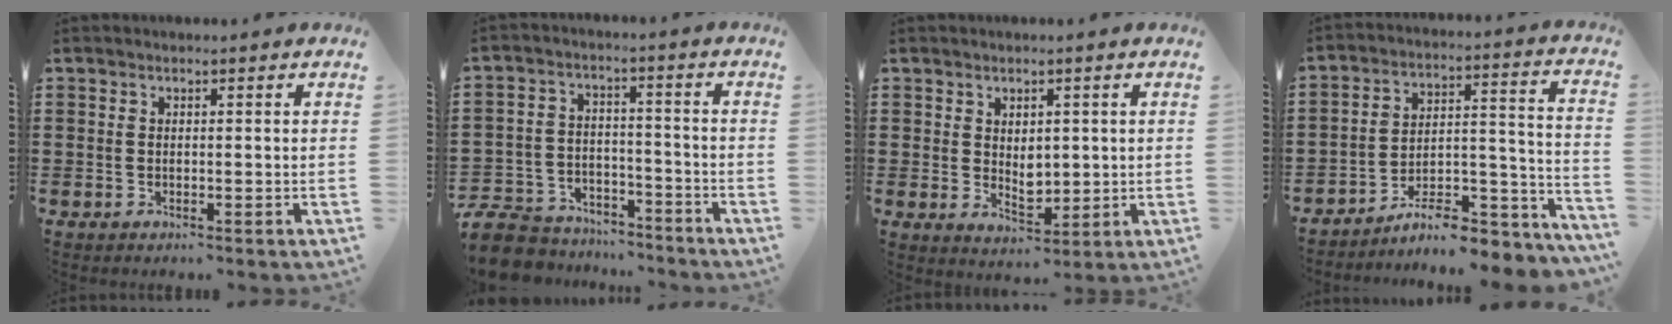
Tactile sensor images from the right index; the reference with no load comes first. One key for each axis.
{"total": 7.7, "fx": -7.3, "fy": 2.1, "fz": 0.8, "tx": -0.030, "ty": 0.016, "tz": -0.147}
{"total": 3.6, "fx": 0.9, "fy": 2.6, "fz": 2.3, "tx": -0.026, "ty": 0.000, "tz": 0.011}
{"total": 7.9, "fx": -6.6, "fy": 2.0, "fz": 3.8, "tx": -0.049, "ty": 0.010, "tz": -0.122}